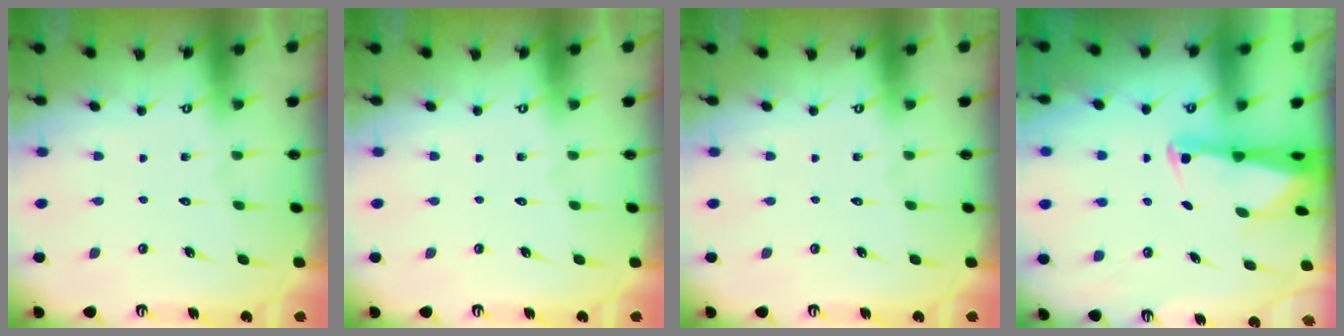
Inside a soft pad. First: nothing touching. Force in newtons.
{"total": 0.0}
{"total": 0.0}
{"total": 2.6, "press": 2.6, "slide": 0.5}